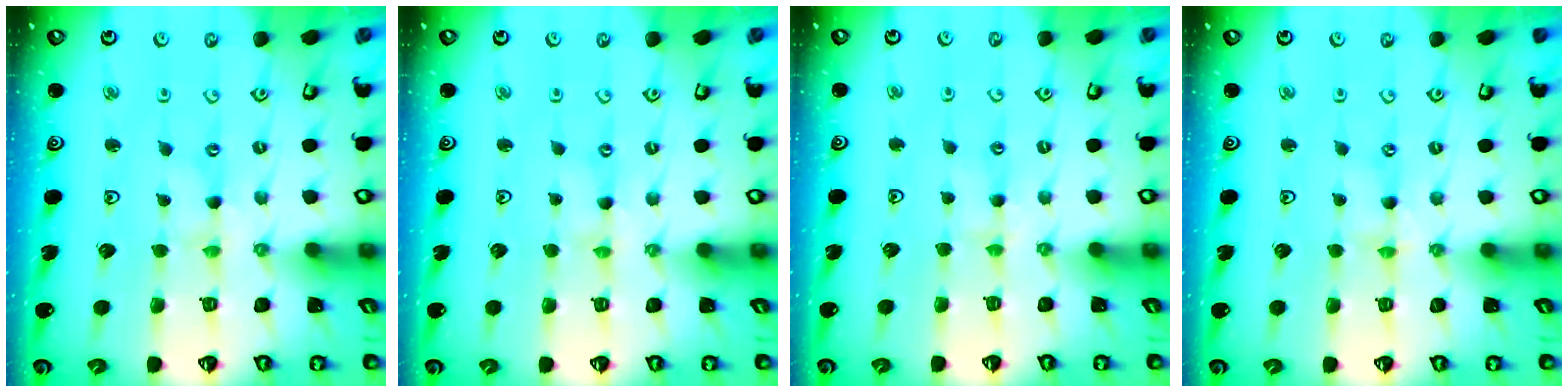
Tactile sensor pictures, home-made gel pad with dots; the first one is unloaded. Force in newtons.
{"total": 0.5, "press": 0.5, "slide": 0.1}
{"total": 2.8, "press": 2.8, "slide": 0.4}
{"total": 0.0}